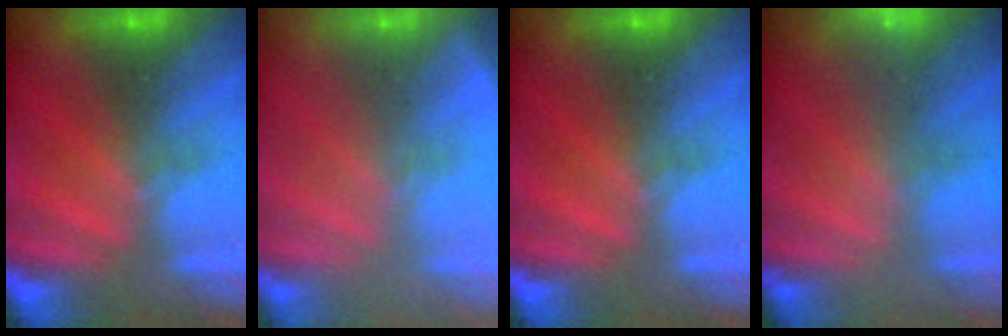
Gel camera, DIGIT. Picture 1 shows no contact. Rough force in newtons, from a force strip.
{"total": 2.4}
{"total": 0.0}
{"total": 2.3}